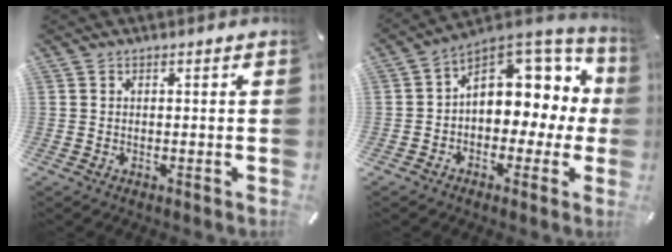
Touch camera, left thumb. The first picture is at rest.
{"total": 10.5, "force": [3.6, 8.2, 5.6], "torque": [-0.068, -0.038, 0.067]}